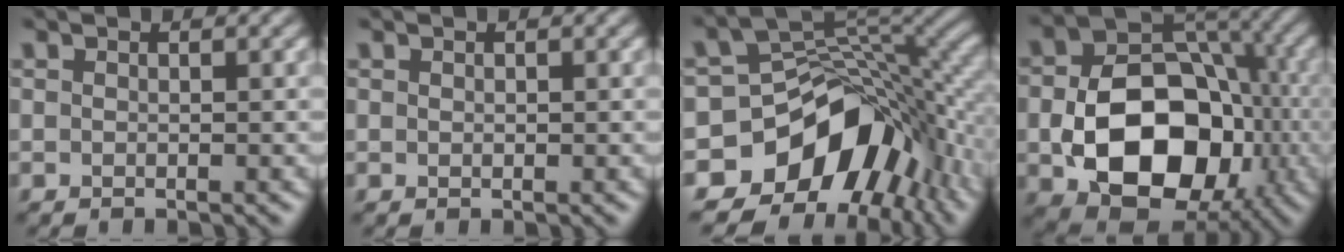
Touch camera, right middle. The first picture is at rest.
{"total": 0.0}
{"total": 11.6, "force": [-5.6, 8.0, 6.4], "torque": [-0.091, 0.006, -0.108]}
{"total": 13.0, "force": [-2.9, 9.1, 8.9], "torque": [-0.146, -0.010, -0.050]}